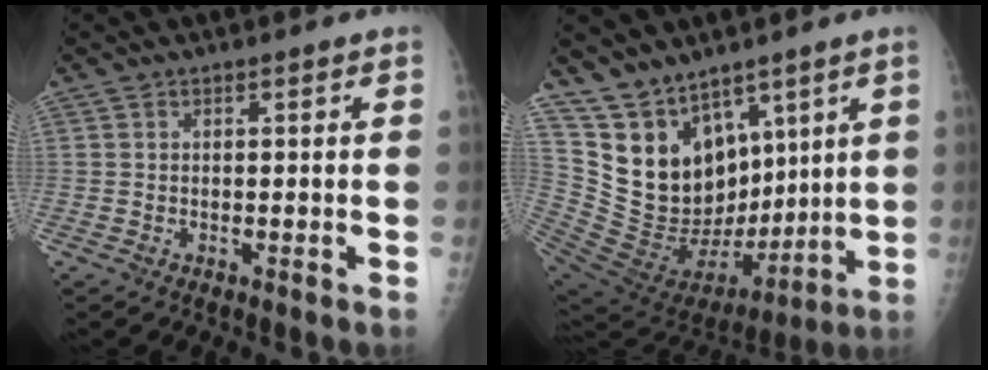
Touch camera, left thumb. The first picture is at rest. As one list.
[{"total": 17.9, "force": [10.8, 11.0, 9.0], "torque": [-0.118, -0.048, 0.228]}]